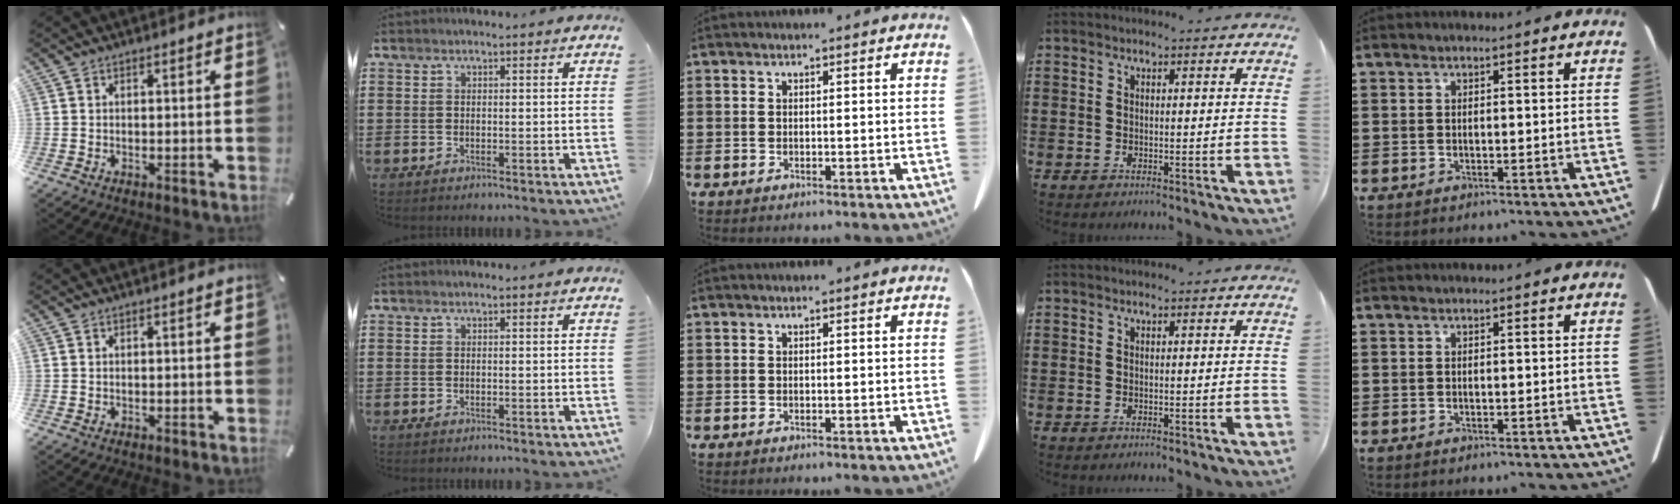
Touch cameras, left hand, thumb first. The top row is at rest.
{}